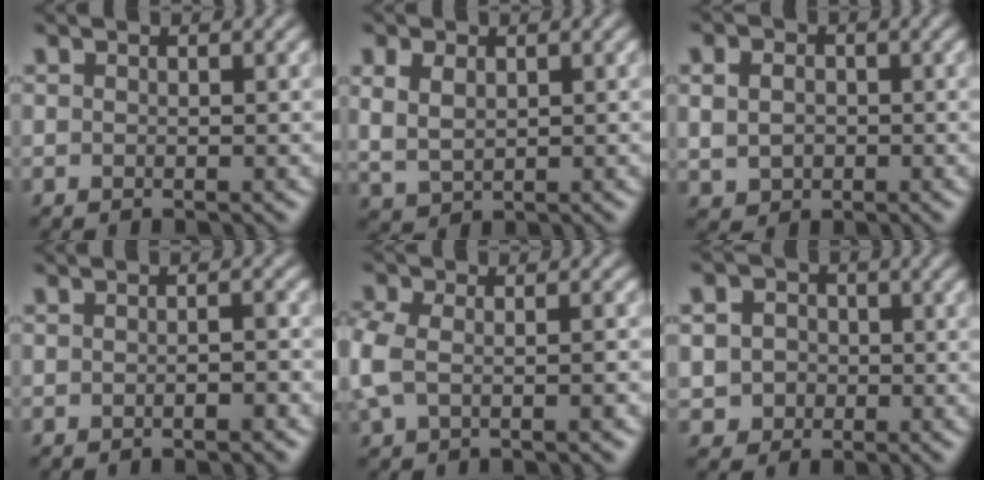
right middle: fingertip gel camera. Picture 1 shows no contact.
{"total": 2.4, "force": [1.0, 1.7, 1.4], "torque": [-0.037, -0.001, 0.027]}
{"total": 3.9, "force": [0.9, 3.3, 2.0], "torque": [-0.036, 0.025, -0.004]}
{"total": 1.6, "force": [-0.7, 0.4, 1.4], "torque": [-0.021, 0.001, -0.008]}
{"total": 4.0, "force": [-0.6, 2.3, 3.2], "torque": [-0.068, -0.002, -0.005]}
{"total": 4.2, "force": [0.7, 3.8, 1.6], "torque": [-0.024, 0.026, -0.002]}